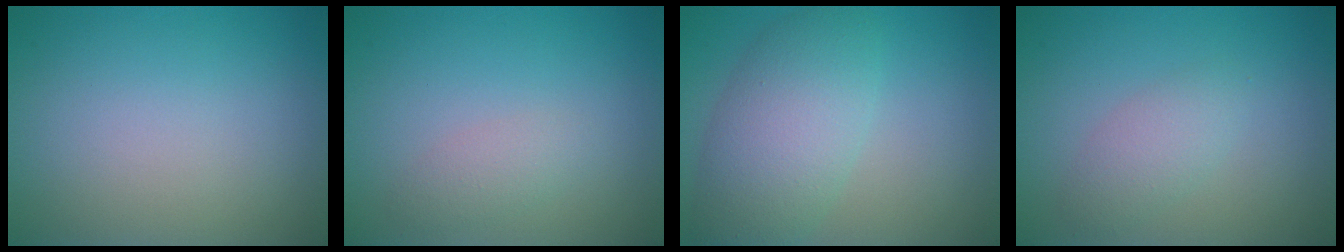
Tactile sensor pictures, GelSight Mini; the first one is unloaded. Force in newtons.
{"total": 1.5, "press": 1.5, "slide": 0.1}
{"total": 6.2, "press": 6.2, "slide": 0.1}
{"total": 2.1, "press": 2.1, "slide": 0.1}